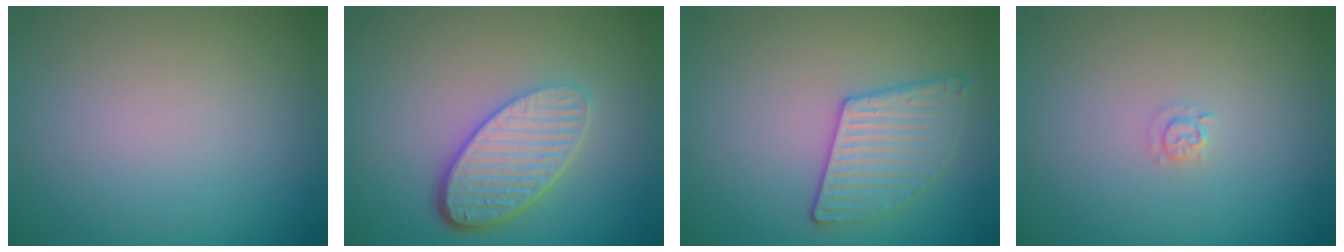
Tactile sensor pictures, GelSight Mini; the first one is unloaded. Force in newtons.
{"total": 5.3, "press": 3.8, "slide": 3.7}
{"total": 2.9, "press": 2.9, "slide": 0.6}
{"total": 0.9, "press": 0.9, "slide": 0.1}